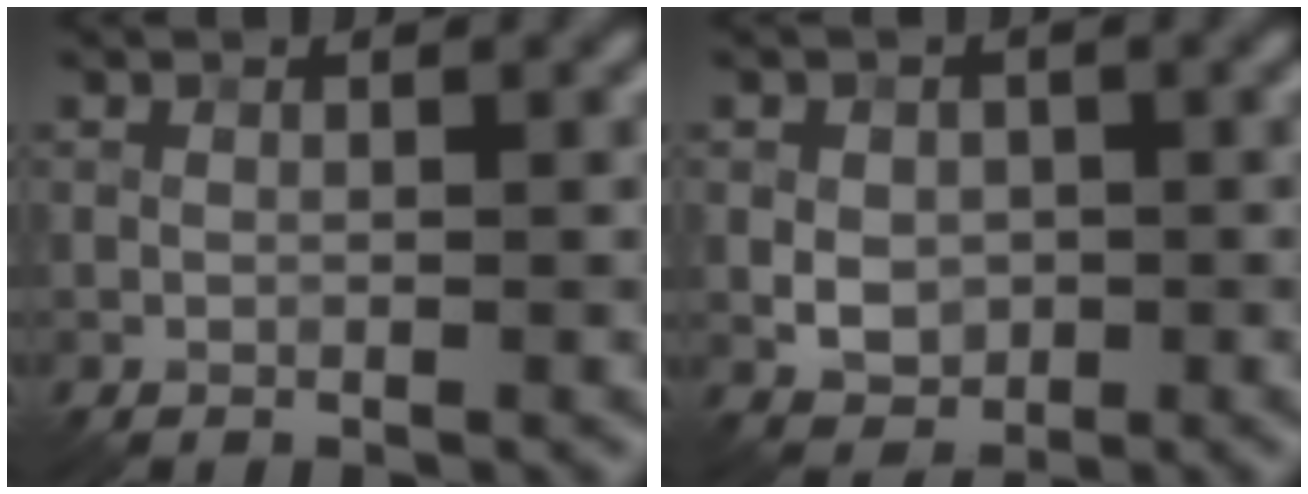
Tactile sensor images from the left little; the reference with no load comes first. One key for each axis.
{"total": 2.9, "fx": -0.2, "fy": 2.3, "fz": 1.7, "tx": -0.026, "ty": -0.002, "tz": -0.007}